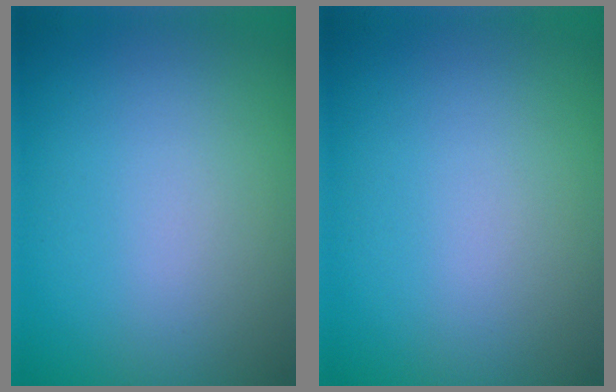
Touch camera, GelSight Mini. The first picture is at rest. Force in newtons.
{"total": 0.0}